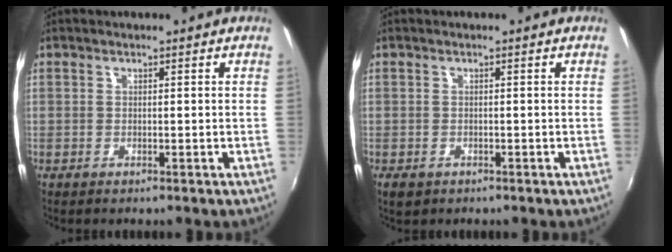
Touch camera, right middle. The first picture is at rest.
{"total": 2.2, "force": [-1.2, 1.5, 1.0], "torque": [-0.022, -0.008, -0.018]}